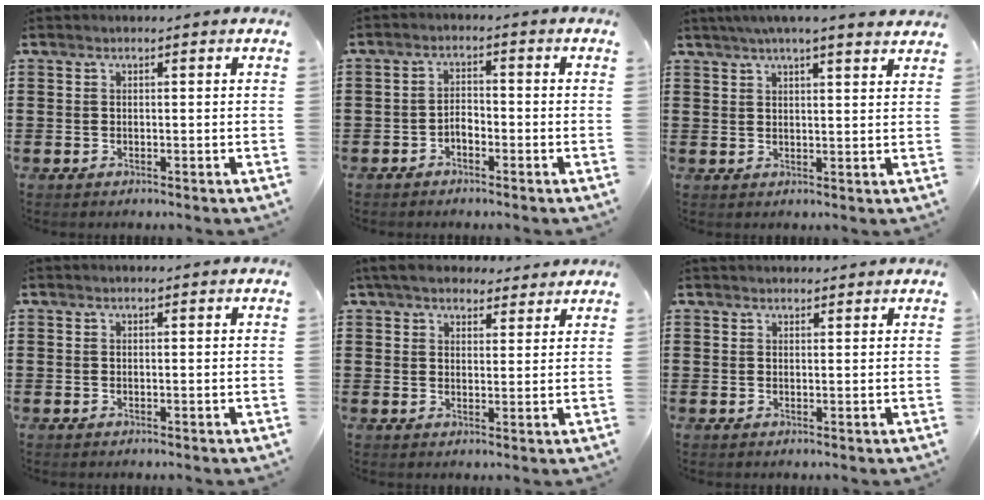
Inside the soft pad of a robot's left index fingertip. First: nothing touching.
{"total": 2.2, "force": [-1.5, 1.0, 1.2], "torque": [-0.028, 0.006, -0.031]}
{"total": 3.8, "force": [3.3, -0.2, 1.8], "torque": [-0.046, -0.005, 0.058]}
{"total": 0.0}
{"total": 5.2, "force": [4.6, 1.7, 1.7], "torque": [-0.048, -0.004, 0.087]}
{"total": 1.4, "force": [1.3, 0.5, -0.1], "torque": [-0.002, 0.001, 0.026]}